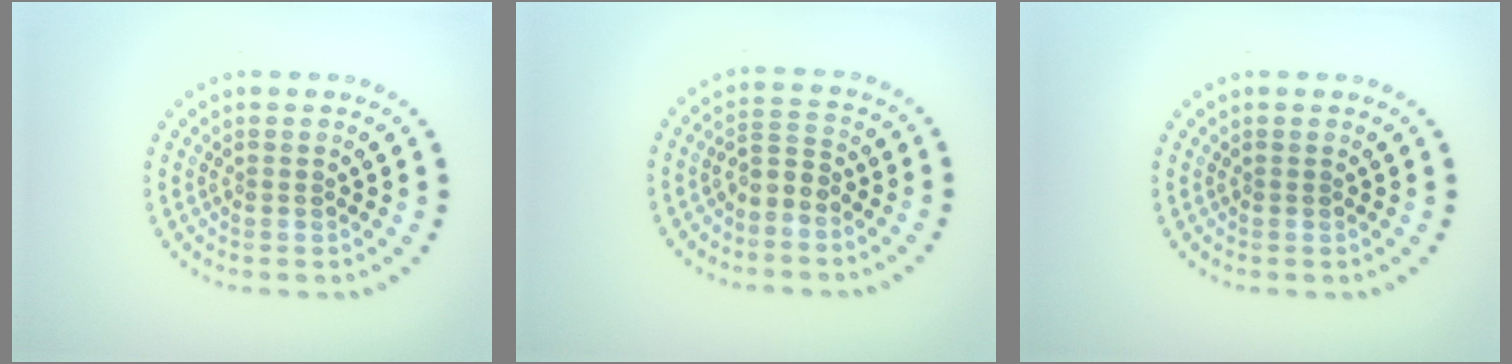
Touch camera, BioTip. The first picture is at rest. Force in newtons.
{"total": 2.0, "press": 1.6, "slide": 1.2}
{"total": 0.0}